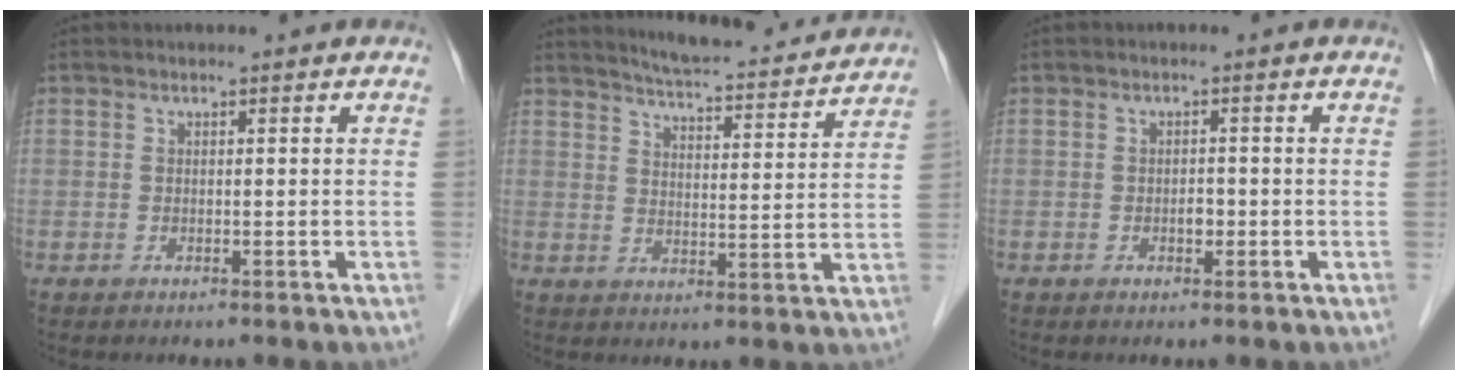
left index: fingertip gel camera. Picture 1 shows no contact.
{"total": 14.7, "force": [13.9, 1.5, 4.7], "torque": [-0.068, -0.013, 0.178]}
{"total": 1.6, "force": [-1.1, 0.7, 0.9], "torque": [-0.014, -0.003, -0.017]}